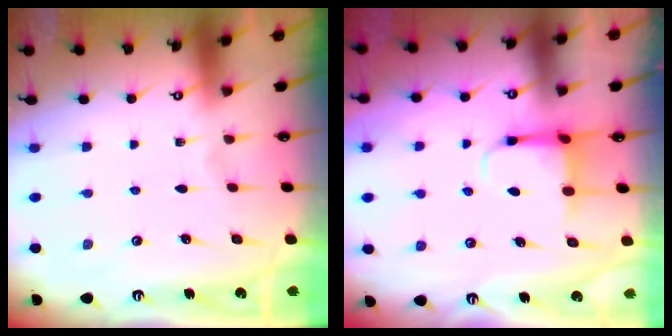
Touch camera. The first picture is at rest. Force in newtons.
{"total": 5.0, "press": 4.9, "slide": 0.7}